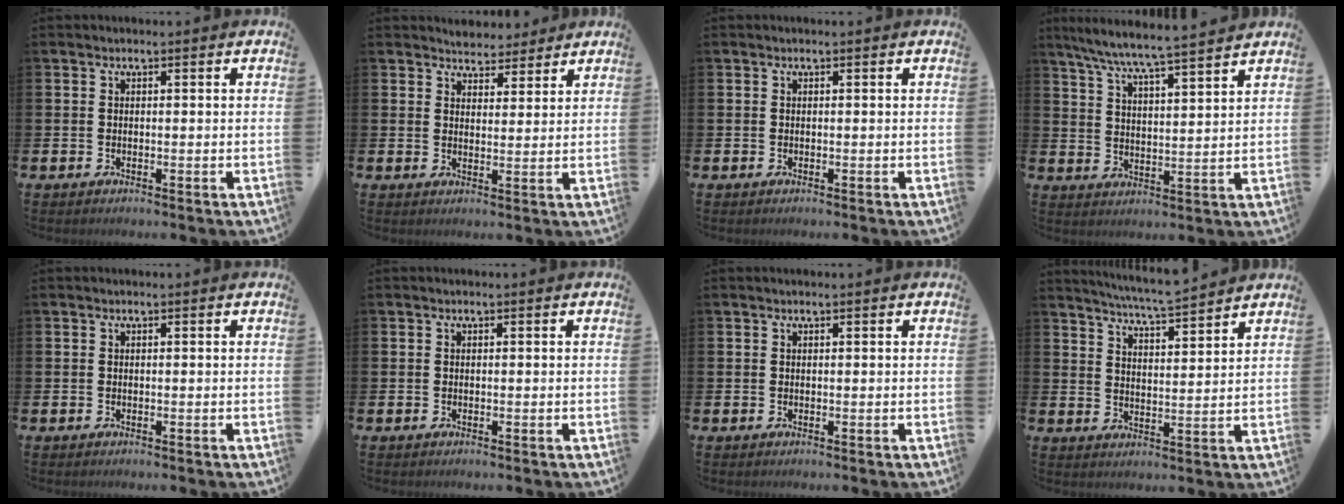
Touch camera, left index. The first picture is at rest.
{"total": 3.8, "force": [3.6, 1.1, -0.6], "torque": [0.009, -0.021, 0.065]}
{"total": 0.0}
{"total": 7.1, "force": [6.8, -0.3, 2.2], "torque": [-0.069, -0.043, 0.118]}
{"total": 0.0}
{"total": 0.0}
{"total": 0.0}
{"total": 6.2, "force": [6.0, -0.3, 1.2], "torque": [-0.037, -0.038, 0.106]}